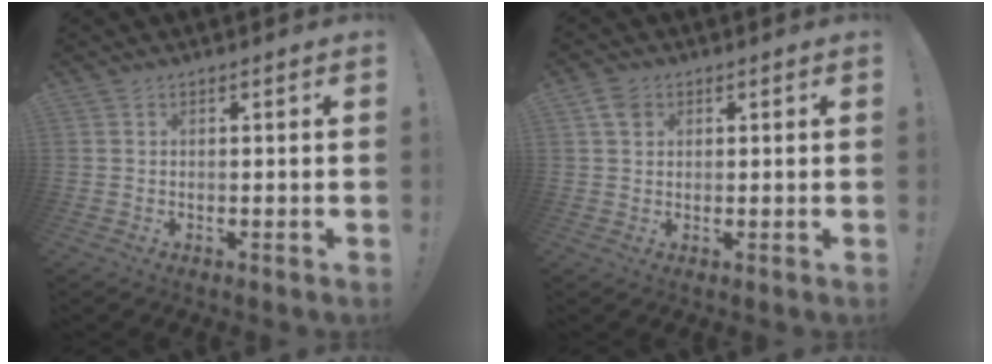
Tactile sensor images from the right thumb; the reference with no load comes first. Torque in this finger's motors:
{"motor_torque": [0.89, 0.25, 0.15, -0.19, -0.15]}